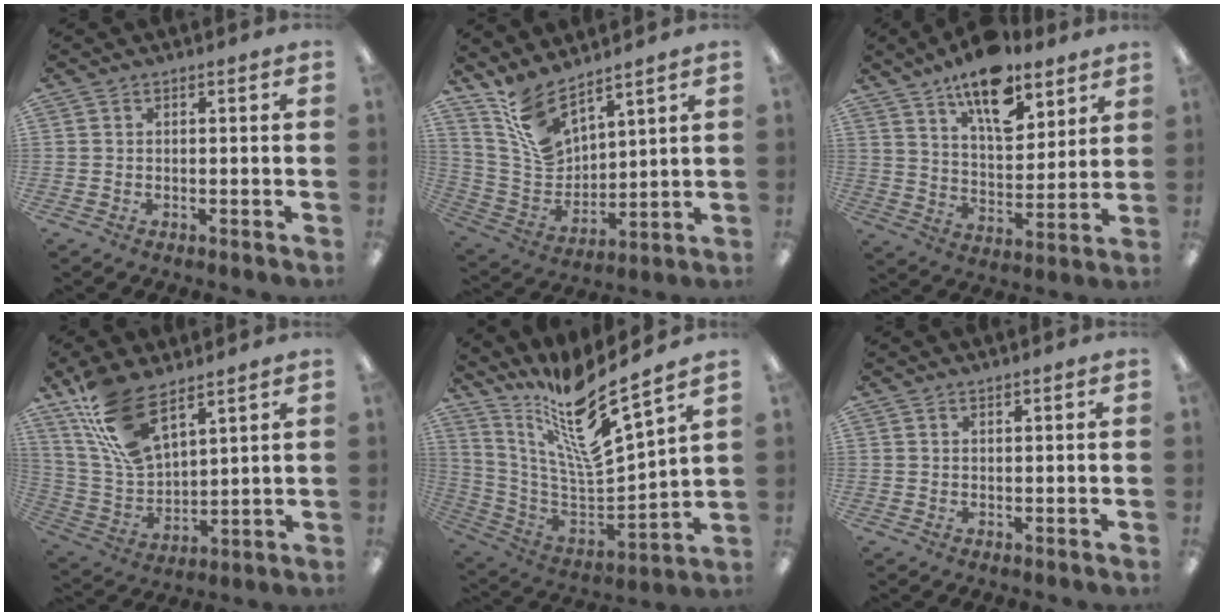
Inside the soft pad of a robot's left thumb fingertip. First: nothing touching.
{"total": 12.0, "force": [8.9, 5.5, 6.0], "torque": [-0.127, -0.044, 0.173]}
{"total": 15.2, "force": [10.7, 6.7, 8.5], "torque": [-0.128, -0.057, 0.186]}
{"total": 15.6, "force": [10.6, 6.6, 9.3], "torque": [-0.221, -0.039, 0.196]}
{"total": 18.4, "force": [14.0, 1.9, 11.8], "torque": [-0.219, -0.109, 0.226]}
{"total": 0.7, "force": [0.6, 0.0, 0.2], "torque": [-0.005, -0.001, 0.012]}